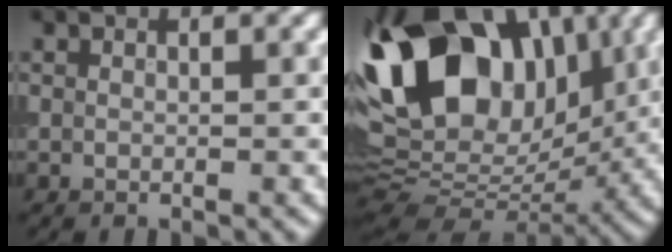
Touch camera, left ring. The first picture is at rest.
{"total": 16.2, "force": [5.4, 10.2, 11.3], "torque": [-0.210, 0.048, 0.077]}